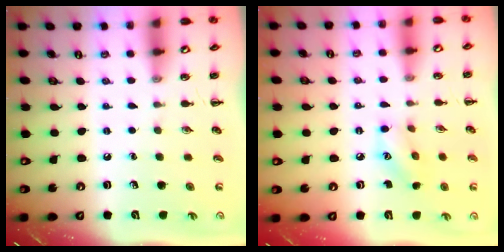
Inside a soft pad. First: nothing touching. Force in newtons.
{"total": 7.8, "press": 7.7, "slide": 0.6}